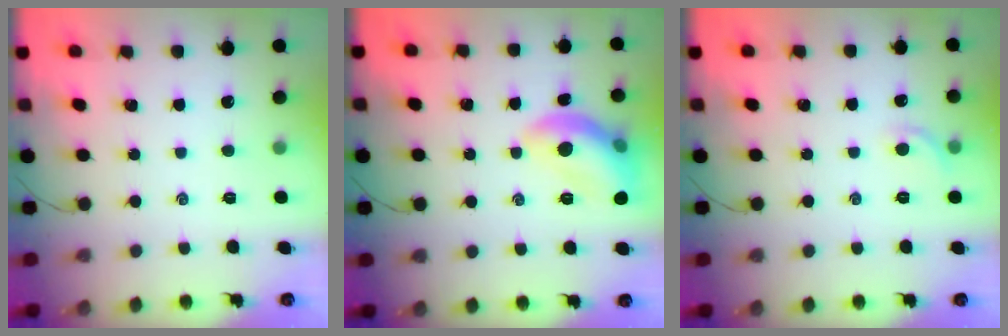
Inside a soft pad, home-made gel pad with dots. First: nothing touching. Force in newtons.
{"total": 12.7, "press": 12.7, "slide": 1.0}
{"total": 4.7, "press": 4.5, "slide": 1.2}